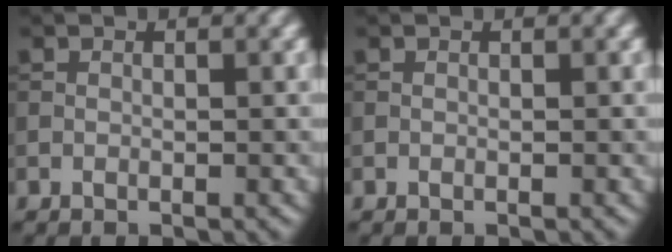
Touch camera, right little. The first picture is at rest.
{"total": 0.0}